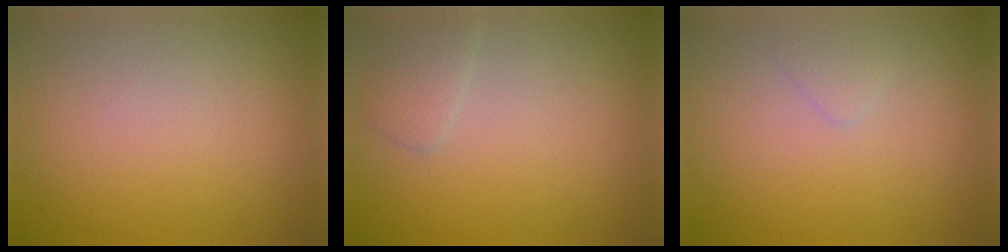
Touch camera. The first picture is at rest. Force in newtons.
{"total": 1.4, "press": 1.4, "slide": 0.1}
{"total": 0.7, "press": 0.7, "slide": 0.0}